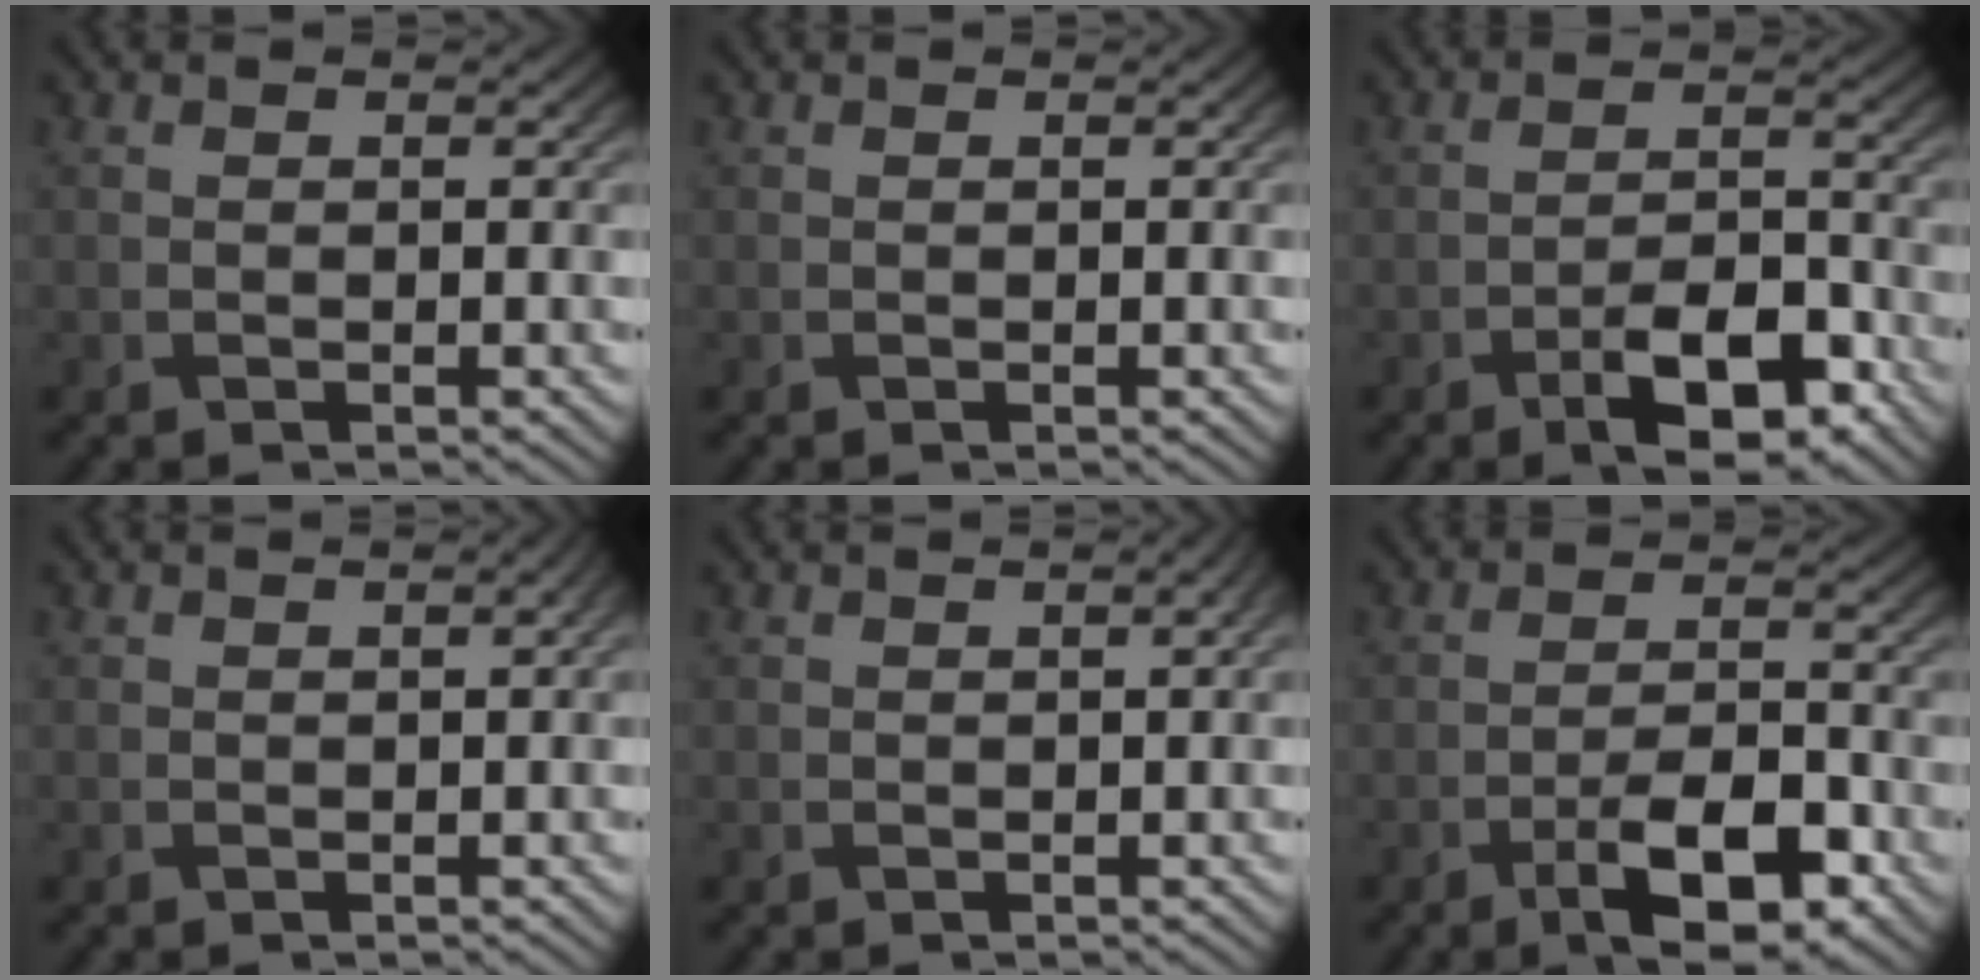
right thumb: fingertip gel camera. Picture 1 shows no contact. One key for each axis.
{"total": 0.0}
{"total": 7.7, "fx": -4.3, "fy": 3.1, "fz": 5.5, "tx": -0.085, "ty": 0.007, "tz": -0.072}
{"total": 1.2, "fx": 0.4, "fy": 0.3, "fz": 1.1, "tx": -0.016, "ty": 0.005, "tz": 0.004}
{"total": 1.5, "fx": 0.6, "fy": 0.3, "fz": 1.4, "tx": -0.021, "ty": 0.006, "tz": 0.004}
{"total": 7.9, "fx": -4.3, "fy": 2.9, "fz": 6.1, "tx": -0.100, "ty": 0.005, "tz": -0.071}